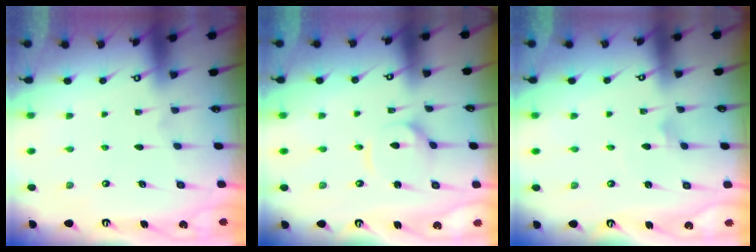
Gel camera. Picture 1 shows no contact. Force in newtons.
{"total": 4.5, "press": 4.5, "slide": 0.4}
{"total": 1.9, "press": 1.9, "slide": 0.1}